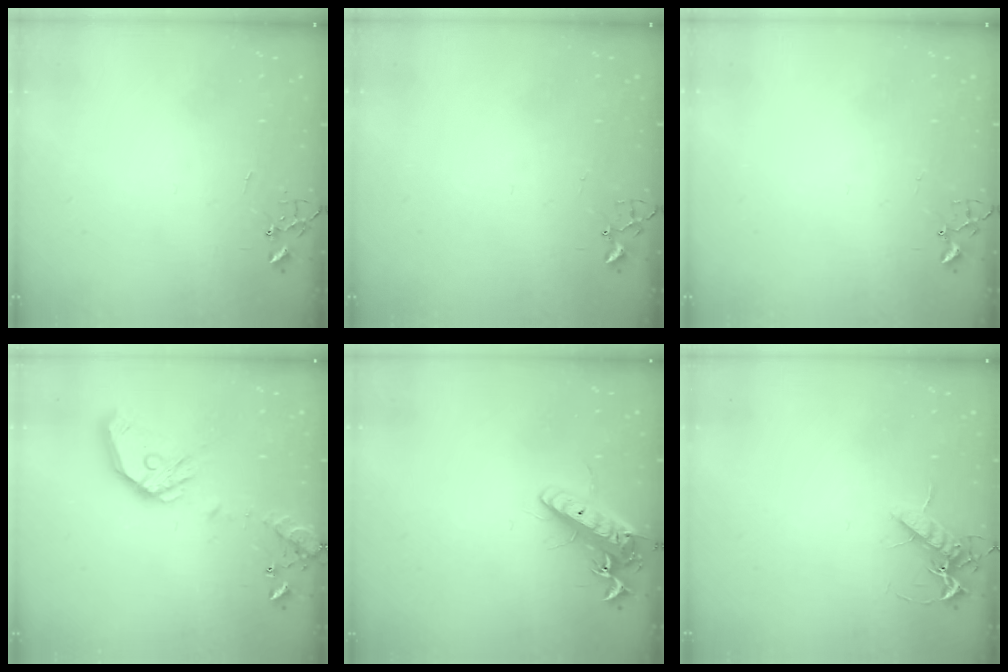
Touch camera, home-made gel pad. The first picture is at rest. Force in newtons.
{"total": 4.0, "press": 3.9, "slide": 0.4}
{"total": 4.0, "press": 3.9, "slide": 0.4}
{"total": 15.7, "press": 15.4, "slide": 2.5}
{"total": 14.7, "press": 14.4, "slide": 2.8}
{"total": 9.3, "press": 9.2, "slide": 1.3}